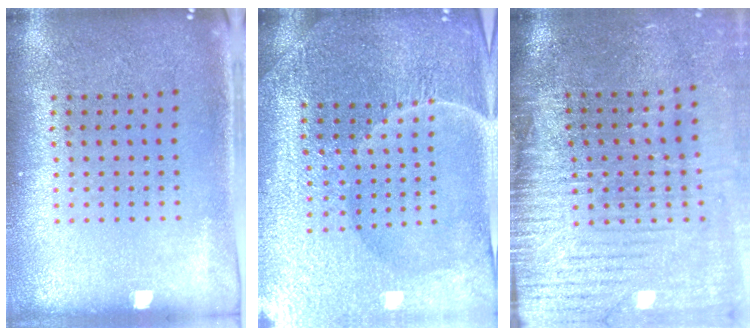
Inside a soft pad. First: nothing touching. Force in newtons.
{"total": 5.2, "press": 4.9, "slide": 1.7}
{"total": 4.4, "press": 3.8, "slide": 2.2}